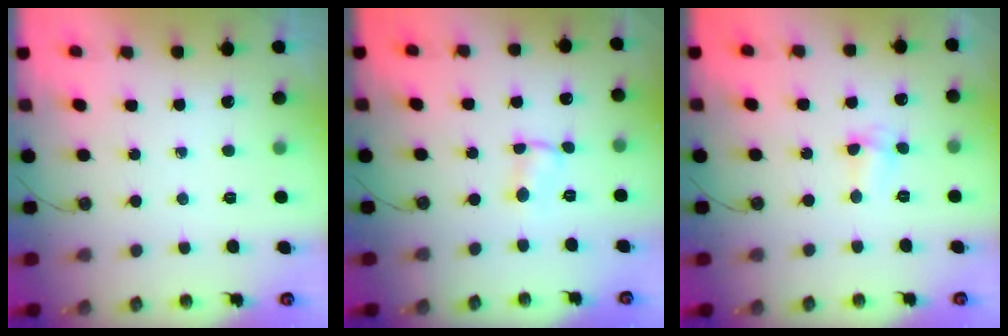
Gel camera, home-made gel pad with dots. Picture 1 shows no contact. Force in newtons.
{"total": 1.0, "press": 1.0, "slide": 0.2}
{"total": 3.0, "press": 2.9, "slide": 0.6}